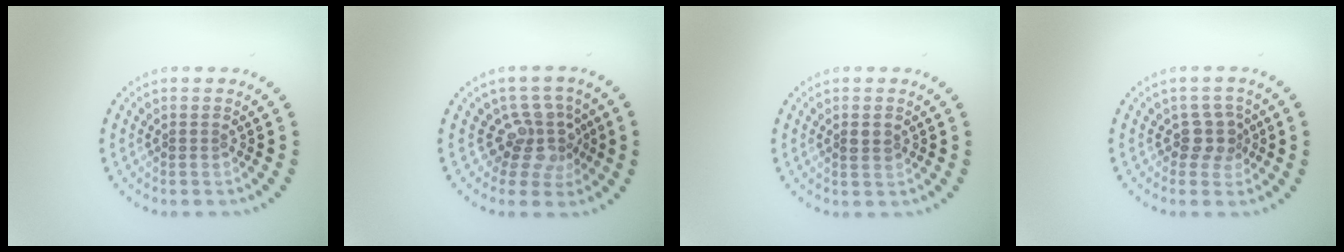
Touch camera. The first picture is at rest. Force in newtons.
{"total": 3.6, "press": 2.6, "slide": 2.5}
{"total": 1.2, "press": 1.1, "slide": 0.2}
{"total": 2.0, "press": 1.6, "slide": 1.2}